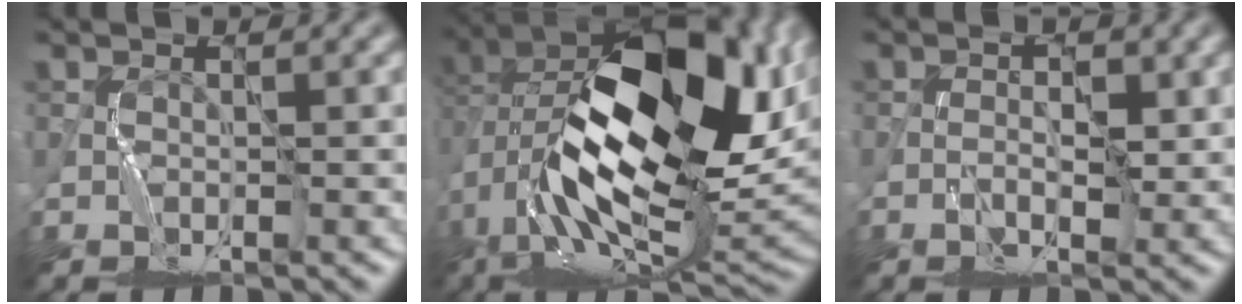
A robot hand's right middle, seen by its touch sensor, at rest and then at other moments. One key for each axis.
{"total": 18.2, "fx": 2.3, "fy": 10.8, "fz": 14.4, "tx": -0.259, "ty": -0.004, "tz": 0.053}
{"total": 1.8, "fx": 0.0, "fy": 1.0, "fz": 1.5, "tx": -0.020, "ty": -0.001, "tz": 0.000}